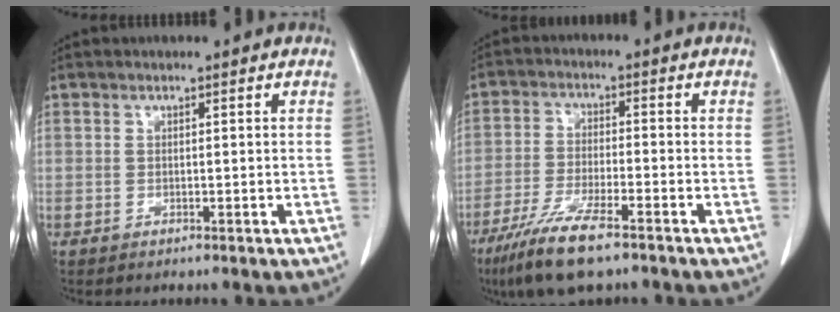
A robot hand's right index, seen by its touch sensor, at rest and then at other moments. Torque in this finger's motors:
{"motor_torque": [0.24, -0.24, 0.33, 0.13]}